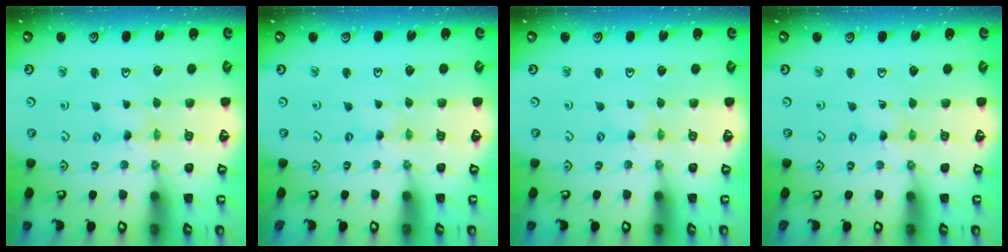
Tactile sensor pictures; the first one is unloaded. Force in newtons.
{"total": 0.0}
{"total": 0.0}
{"total": 0.0}